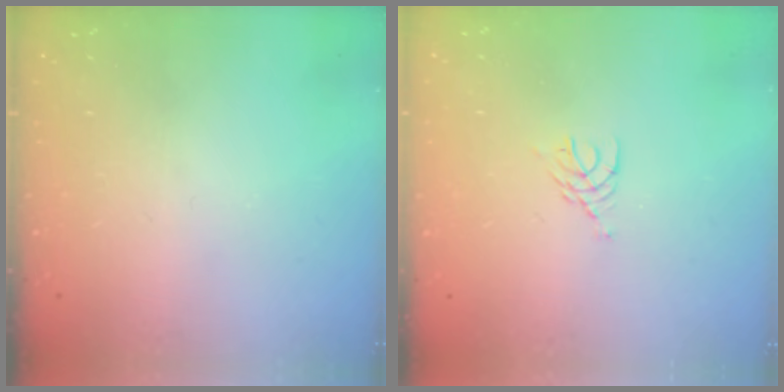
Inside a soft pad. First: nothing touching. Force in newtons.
{"total": 3.3, "press": 3.3, "slide": 0.5}